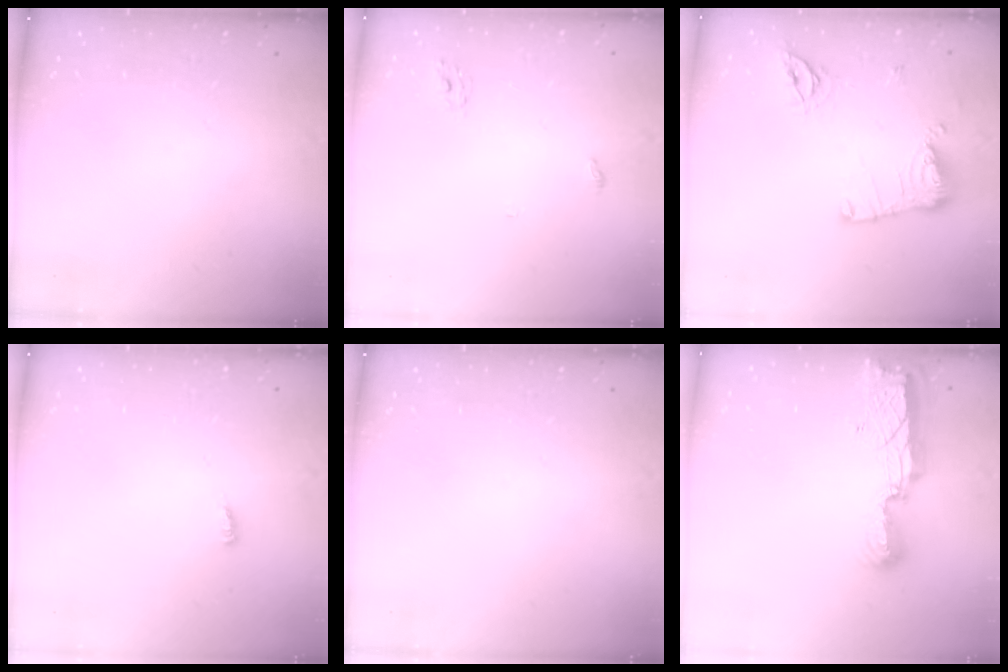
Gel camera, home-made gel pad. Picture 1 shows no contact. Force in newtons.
{"total": 2.8, "press": 2.8, "slide": 0.2}
{"total": 12.8, "press": 12.8, "slide": 0.5}
{"total": 2.6, "press": 2.6, "slide": 0.3}
{"total": 0.0}
{"total": 9.9, "press": 9.7, "slide": 2.0}